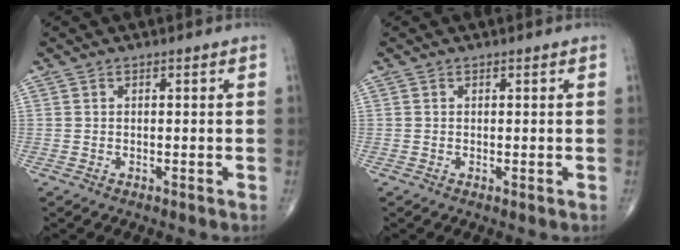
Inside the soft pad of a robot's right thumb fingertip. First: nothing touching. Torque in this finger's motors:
{"motor_torque": [0.41, 0.10, -0.31, -0.24, 0.08]}